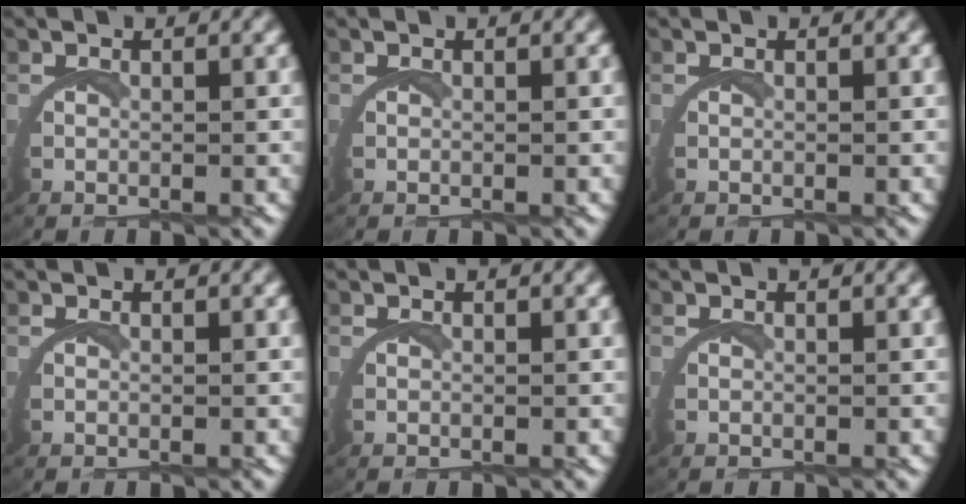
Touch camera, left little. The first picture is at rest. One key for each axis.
{"total": 0.0}
{"total": 0.0}
{"total": 0.0}
{"total": 0.0}
{"total": 0.0}